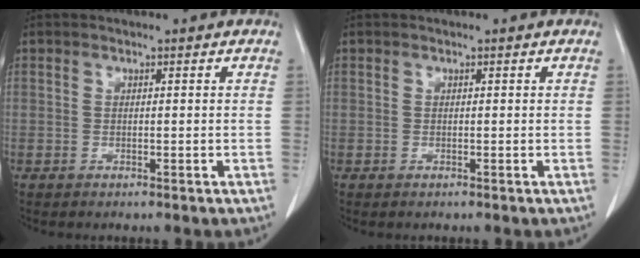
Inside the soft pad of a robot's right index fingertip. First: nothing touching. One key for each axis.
{"total": 0.0}